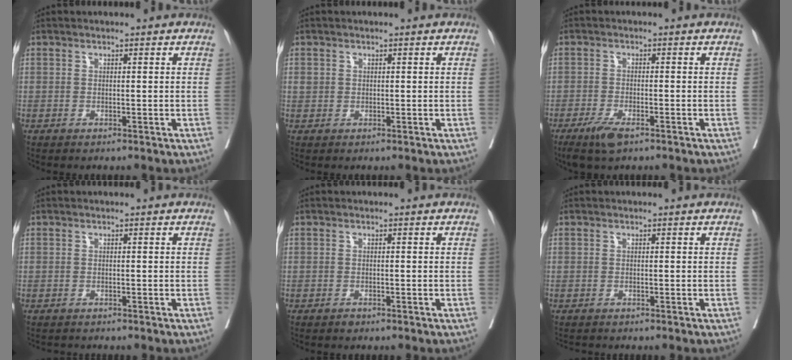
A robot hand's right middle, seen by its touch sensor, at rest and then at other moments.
{"total": 1.0, "force": [0.3, 0.9, 0.3], "torque": [-0.001, 0.005, 0.006]}
{"total": 4.5, "force": [-3.0, 1.2, 3.1], "torque": [-0.064, -0.008, -0.051]}
{"total": 1.2, "force": [-1.2, 0.3, 0.1], "torque": [-0.013, -0.006, -0.019]}
{"total": 0.5, "force": [-0.4, 0.2, 0.1], "torque": [-0.002, -0.001, -0.009]}
{"total": 0.8, "force": [-0.8, 0.1, 0.1], "torque": [-0.012, -0.006, -0.015]}